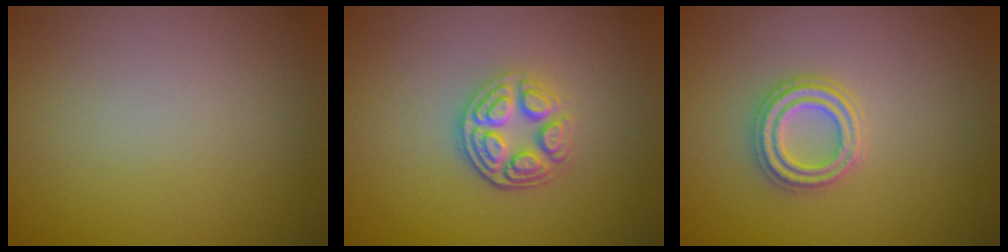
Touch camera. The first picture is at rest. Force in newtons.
{"total": 3.9, "press": 3.2, "slide": 2.3}
{"total": 2.7, "press": 2.5, "slide": 0.9}